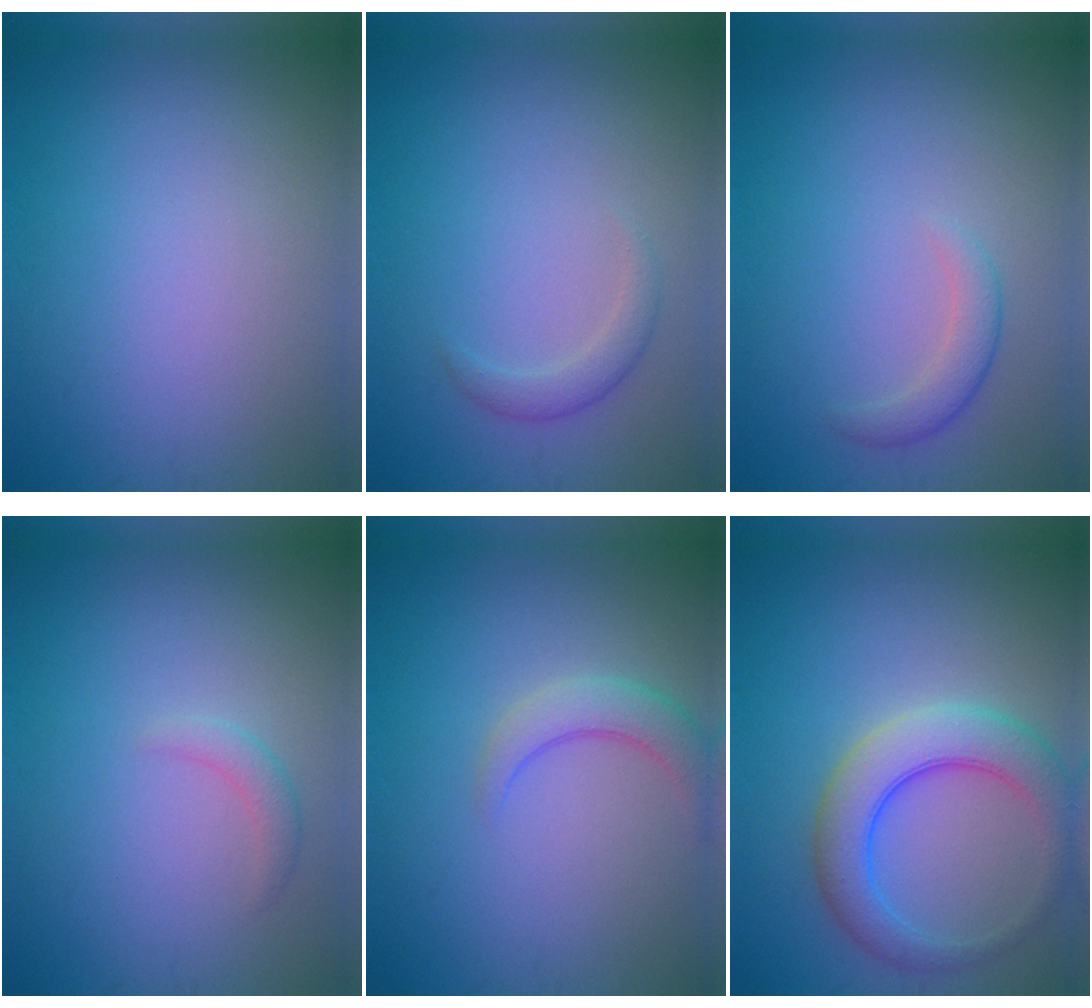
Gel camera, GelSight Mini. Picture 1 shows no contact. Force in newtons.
{"total": 1.6, "press": 1.6, "slide": 0.1}
{"total": 1.9, "press": 1.9, "slide": 0.2}
{"total": 1.3, "press": 1.3, "slide": 0.1}
{"total": 2.7, "press": 2.7, "slide": 0.3}
{"total": 5.6, "press": 5.6, "slide": 0.2}